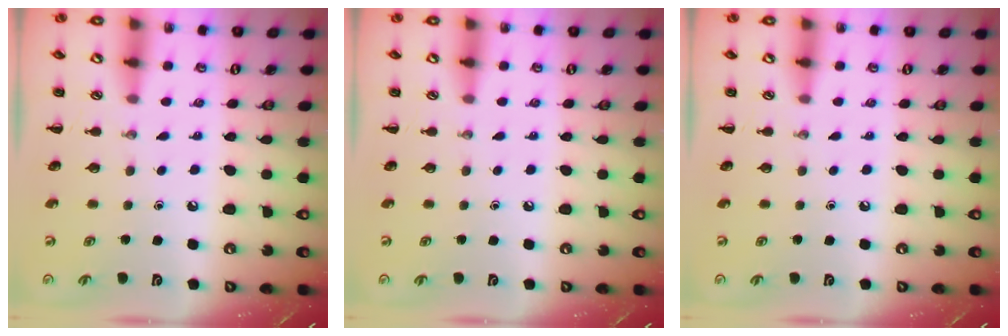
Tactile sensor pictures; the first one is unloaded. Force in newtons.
{"total": 0.0}
{"total": 0.0}